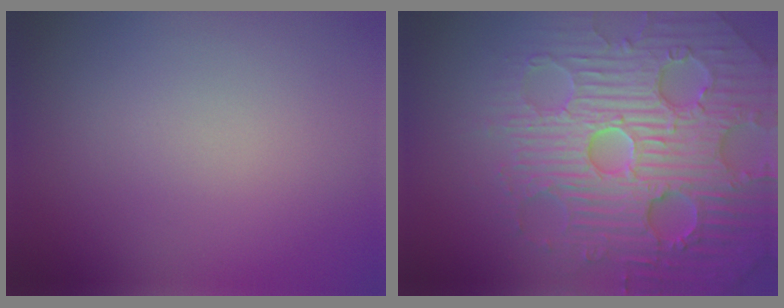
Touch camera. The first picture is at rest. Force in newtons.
{"total": 7.8, "press": 7.6, "slide": 1.8}